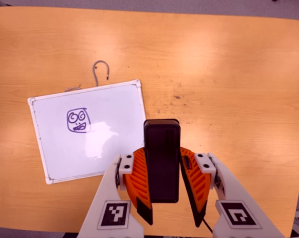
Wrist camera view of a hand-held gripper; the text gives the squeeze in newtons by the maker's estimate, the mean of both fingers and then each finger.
{"total": 8.1, "left": 6.7, "right": 9.4}